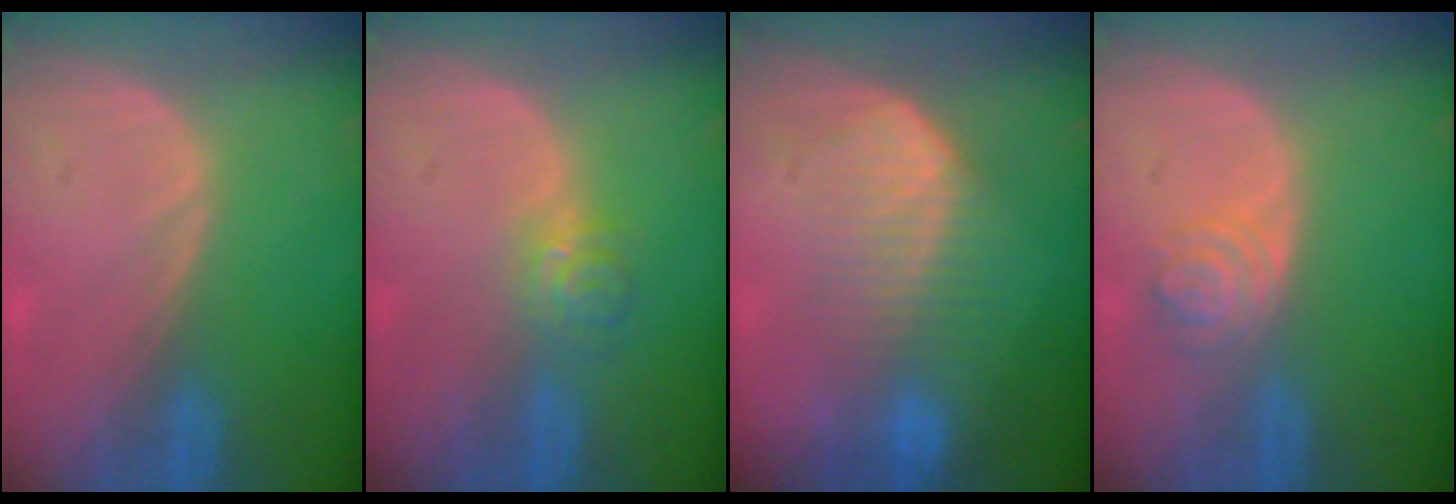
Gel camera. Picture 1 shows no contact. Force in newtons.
{"total": 3.6, "press": 3.5, "slide": 1.0}
{"total": 6.9, "press": 6.7, "slide": 1.4}
{"total": 3.9, "press": 3.7, "slide": 1.3}